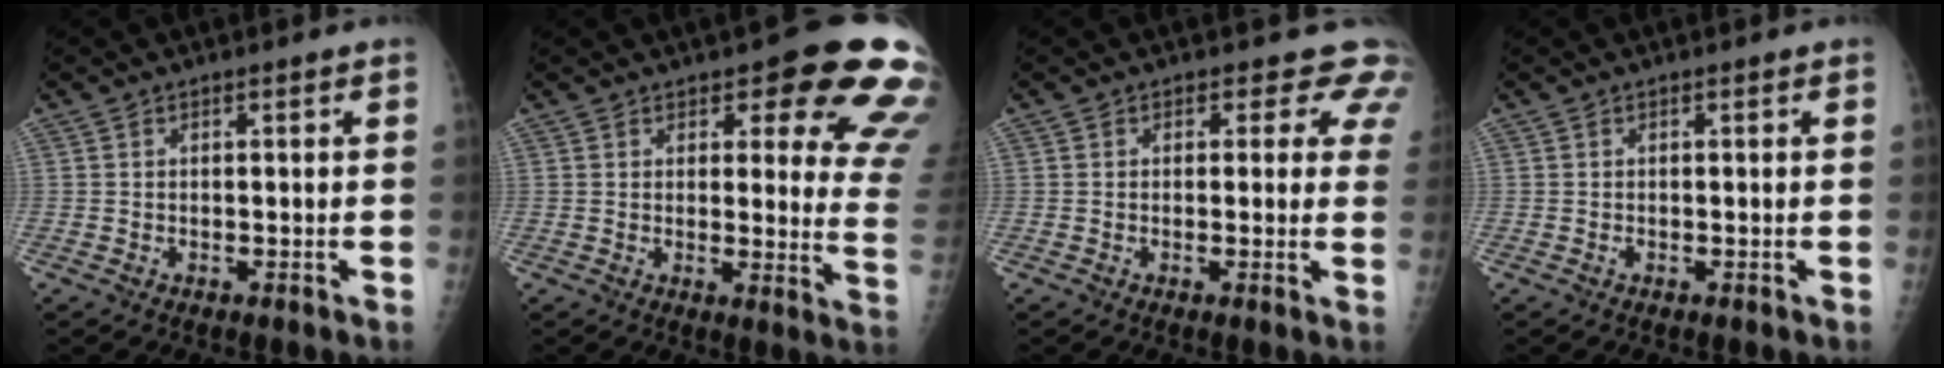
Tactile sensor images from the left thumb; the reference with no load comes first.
{"total": 16.1, "force": [9.9, 5.6, 11.5], "torque": [-0.081, -0.057, 0.098]}
{"total": 6.1, "force": [4.7, 3.7, 1.3], "torque": [0.029, -0.017, 0.027]}
{"total": 0.0}